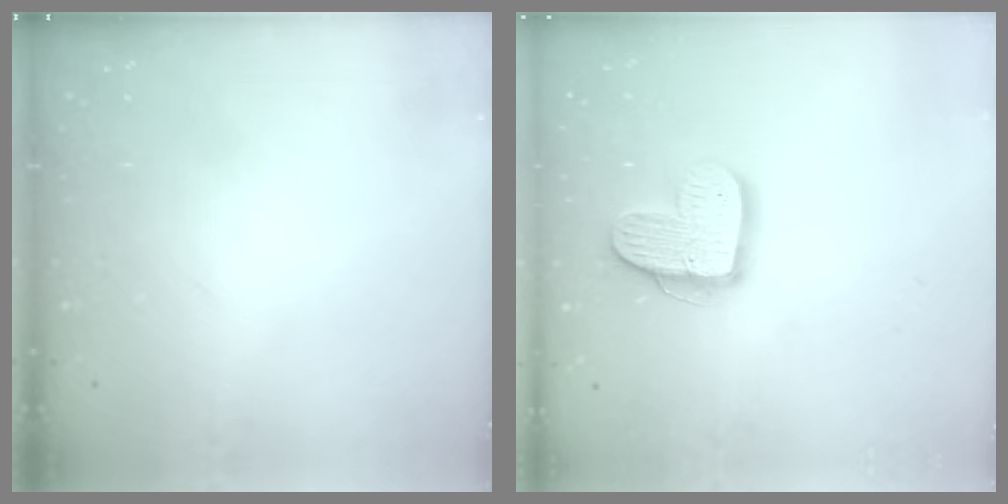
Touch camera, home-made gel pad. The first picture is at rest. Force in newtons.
{"total": 14.1, "press": 14.0, "slide": 1.1}